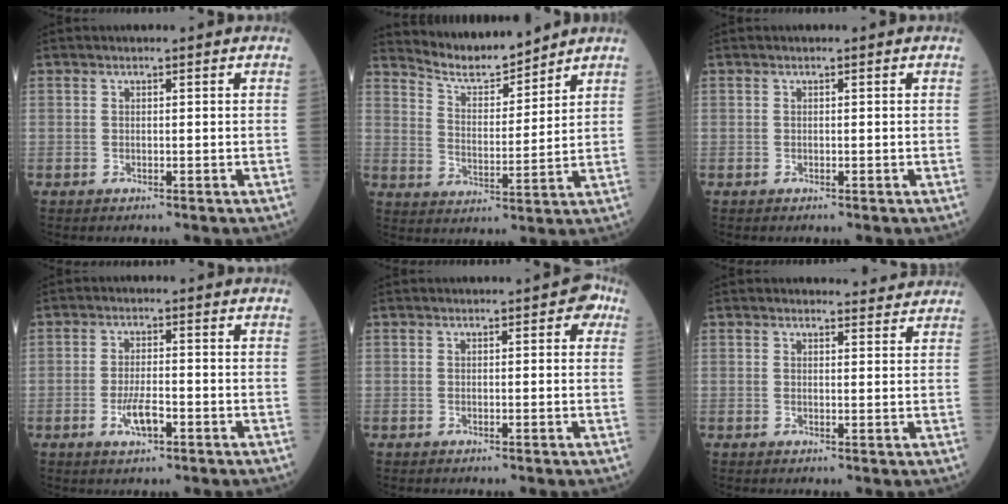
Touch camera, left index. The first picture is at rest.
{"total": 8.0, "force": [7.9, 0.6, 1.0], "torque": [-0.027, 0.002, 0.150]}
{"total": 0.0}
{"total": 4.0, "force": [-1.9, 1.1, 3.4], "torque": [-0.068, -0.002, -0.035]}
{"total": 2.3, "force": [0.7, 1.1, 1.9], "torque": [-0.008, 0.015, 0.000]}
{"total": 3.3, "force": [3.2, 0.5, -0.3], "torque": [0.000, 0.000, 0.030]}